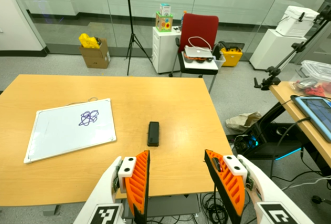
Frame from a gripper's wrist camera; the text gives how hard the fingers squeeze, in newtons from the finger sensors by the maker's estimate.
{"total": 0.0}